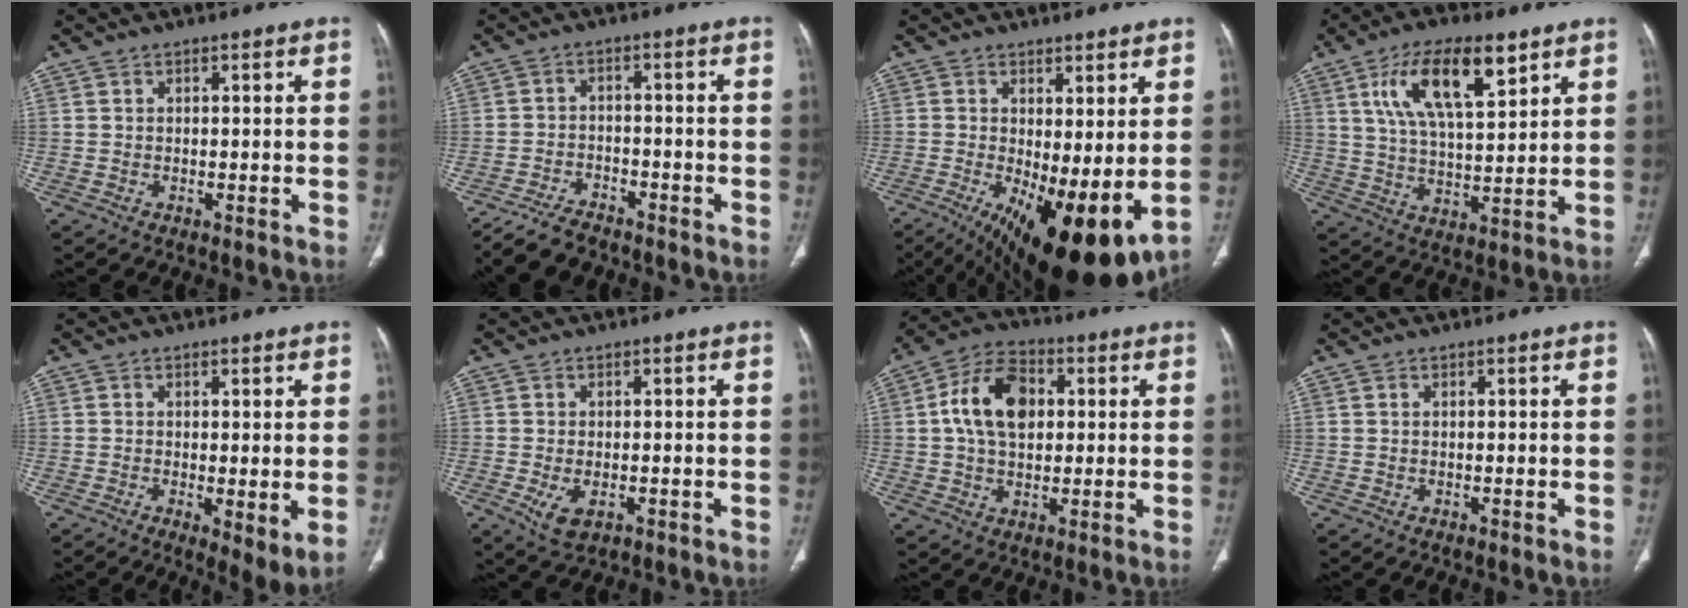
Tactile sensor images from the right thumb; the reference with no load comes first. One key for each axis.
{"total": 7.3, "fx": -6.4, "fy": 2.9, "fz": 2.2, "tx": -0.045, "ty": 0.024, "tz": -0.109}
{"total": 15.9, "fx": -2.8, "fy": 5.8, "fz": 14.6, "tx": -0.228, "ty": -0.026, "tz": -0.020}
{"total": 15.1, "fx": 7.3, "fy": 5.8, "fz": 11.8, "tx": -0.193, "ty": -0.022, "tz": 0.134}
{"total": 5.3, "fx": -0.7, "fy": 1.5, "fz": 5.0, "tx": -0.085, "ty": -0.020, "tz": -0.011}
{"total": 4.5, "fx": -1.5, "fy": 2.5, "fz": 3.4, "tx": -0.062, "ty": -0.004, "tz": -0.016}
{"total": 12.4, "fx": 2.0, "fy": 8.0, "fz": 9.3, "tx": -0.152, "ty": 0.015, "tz": 0.029}
{"total": 0.0}